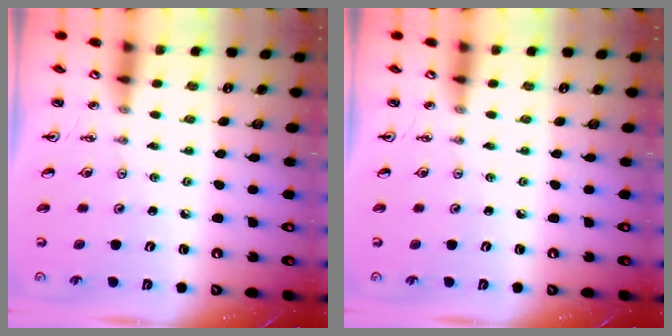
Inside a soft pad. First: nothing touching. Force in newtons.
{"total": 0.0}